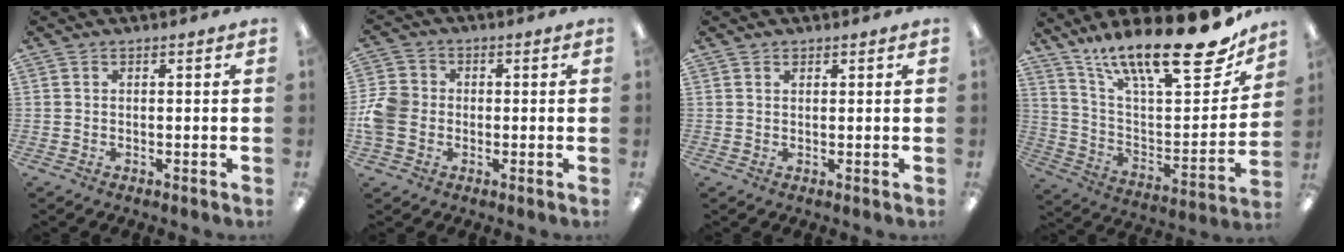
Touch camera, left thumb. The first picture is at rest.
{"total": 7.7, "force": [-1.2, 6.5, 3.9], "torque": [-0.096, 0.019, -0.020]}
{"total": 0.8, "force": [0.7, 0.4, 0.2], "torque": [0.003, -0.002, 0.010]}
{"total": 23.1, "force": [17.2, 6.4, 14.0], "torque": [-0.207, -0.122, 0.284]}